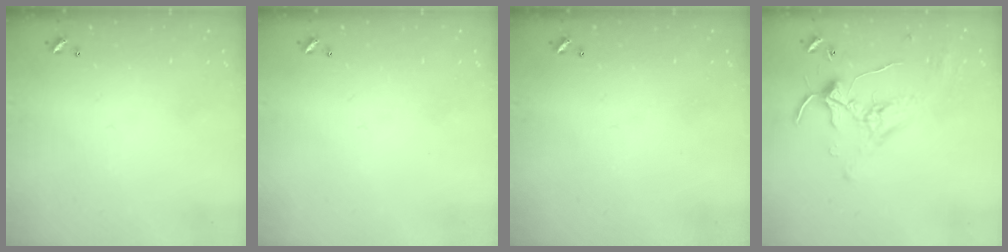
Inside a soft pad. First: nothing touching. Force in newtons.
{"total": 0.0}
{"total": 0.0}
{"total": 1.0, "press": 0.5, "slide": 0.8}